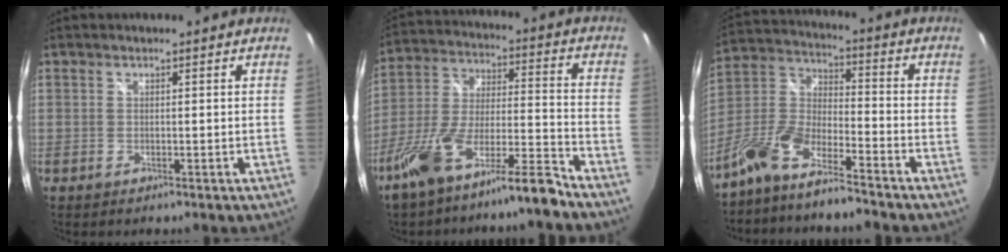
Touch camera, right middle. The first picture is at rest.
{"total": 13.8, "force": [-10.7, 1.6, 8.7], "torque": [-0.173, 0.001, -0.190]}
{"total": 11.4, "force": [-8.8, 2.6, 6.8], "torque": [-0.157, 0.001, -0.173]}